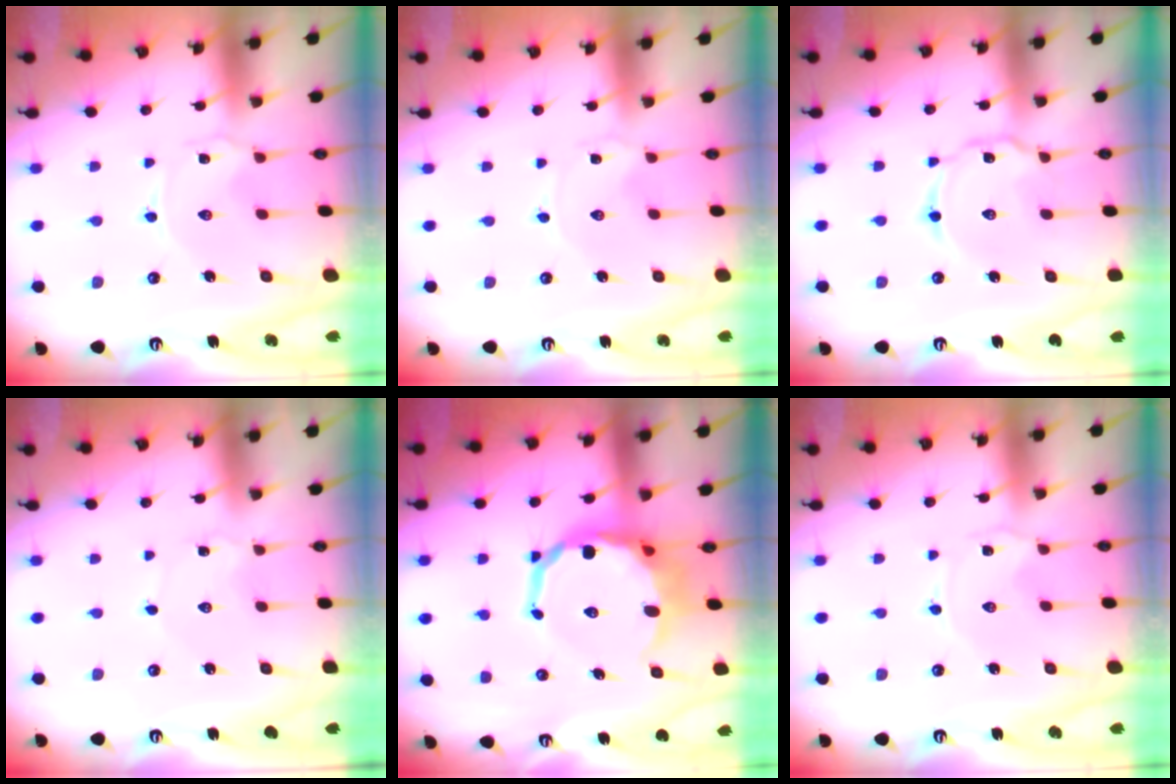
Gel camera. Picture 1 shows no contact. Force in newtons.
{"total": 0.0}
{"total": 6.2, "press": 6.2, "slide": 0.5}
{"total": 0.7, "press": 0.7, "slide": 0.1}
{"total": 13.5, "press": 13.1, "slide": 3.2}
{"total": 0.0}